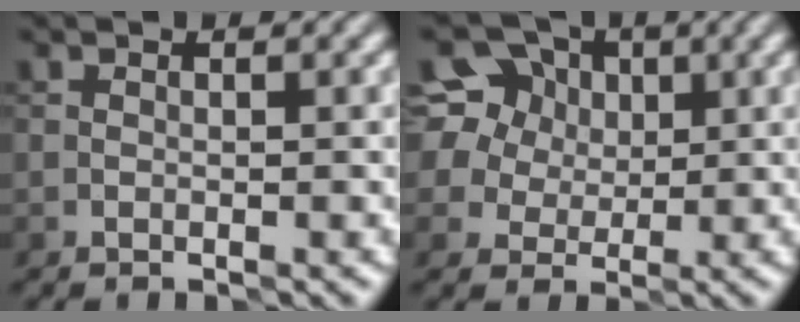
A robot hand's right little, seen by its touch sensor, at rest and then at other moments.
{"total": 9.7, "force": [4.3, 7.7, 4.1], "torque": [-0.097, 0.035, 0.064]}